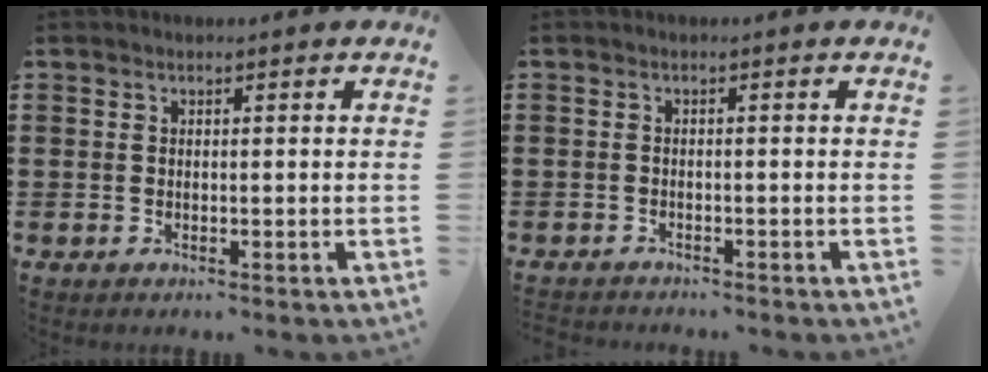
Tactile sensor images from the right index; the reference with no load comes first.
{"total": 1.1, "force": [-1.0, 0.2, -0.1], "torque": [-0.002, 0.003, -0.023]}